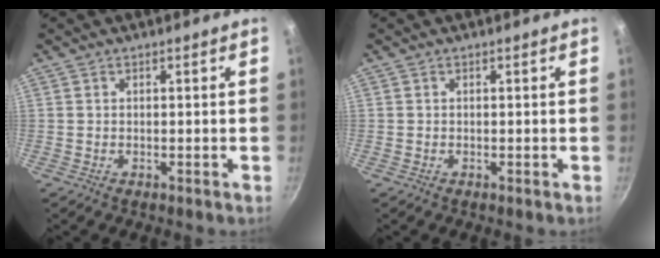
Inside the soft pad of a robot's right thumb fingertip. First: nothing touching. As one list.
[{"total": 0.0}]